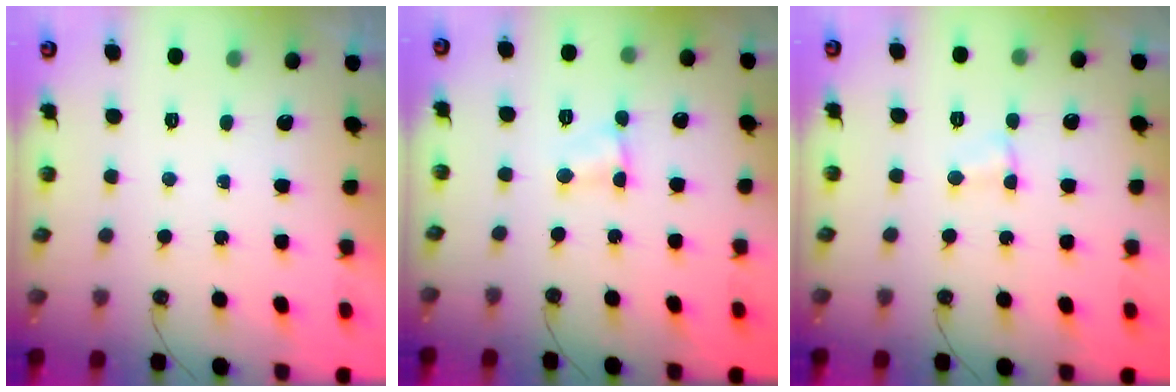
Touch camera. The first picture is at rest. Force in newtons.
{"total": 2.4, "press": 2.3, "slide": 0.4}
{"total": 2.8, "press": 2.8, "slide": 0.3}